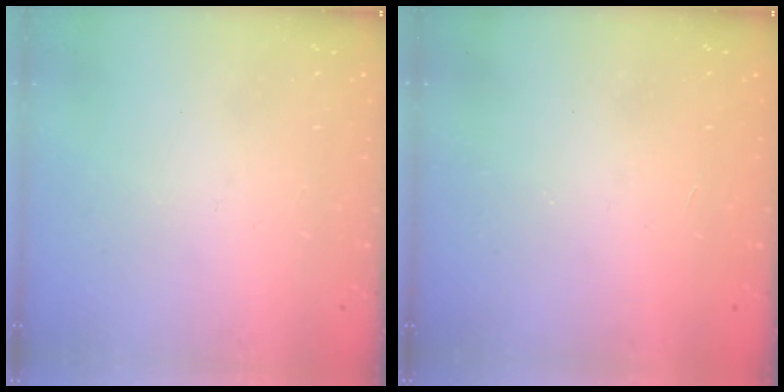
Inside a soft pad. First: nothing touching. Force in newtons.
{"total": 1.0, "press": 1.0, "slide": 0.1}